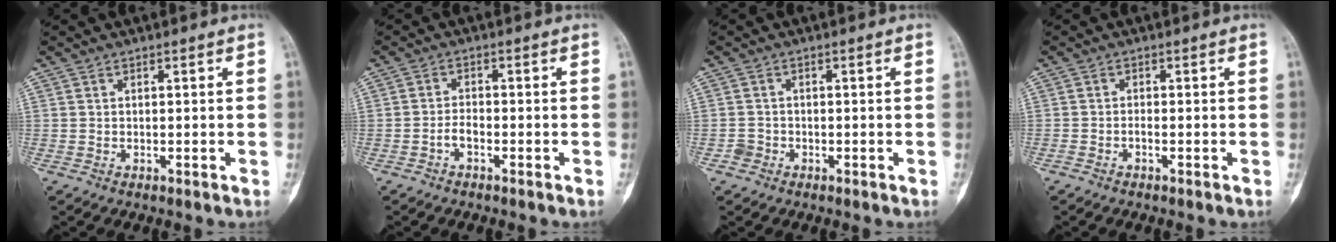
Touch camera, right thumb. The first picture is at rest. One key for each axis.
{"total": 2.0, "fx": -1.1, "fy": 0.9, "fz": 1.4, "tx": -0.026, "ty": 0.011, "tz": -0.024}
{"total": 1.5, "fx": -0.7, "fy": 1.3, "fz": 0.1, "tx": 0.005, "ty": 0.006, "tz": -0.018}
{"total": 0.8, "fx": -0.5, "fy": 0.2, "fz": 0.6, "tx": -0.012, "ty": 0.005, "tz": -0.009}